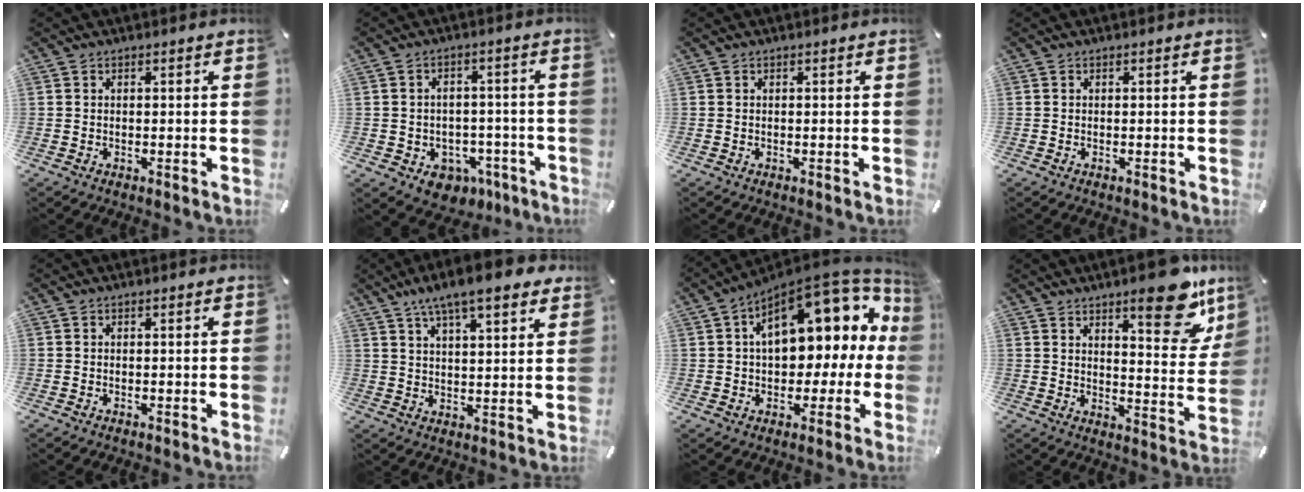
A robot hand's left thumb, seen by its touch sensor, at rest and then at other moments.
{"total": 5.6, "force": [-1.4, 5.1, 1.8], "torque": [-0.024, 0.006, -0.024]}
{"total": 0.0}
{"total": 0.0}
{"total": 0.0}
{"total": 10.8, "force": [8.1, 3.1, 6.5], "torque": [-0.112, -0.033, 0.140]}
{"total": 17.5, "force": [6.9, 9.9, 12.6], "torque": [-0.170, -0.045, 0.115]}
{"total": 15.8, "force": [10.2, 5.6, 10.6], "torque": [-0.125, -0.071, 0.163]}